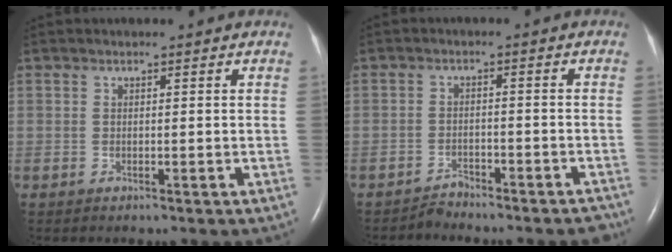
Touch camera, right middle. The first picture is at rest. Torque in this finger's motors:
{"motor_torque": [-0.23, -0.14, 0.00, 0.00]}